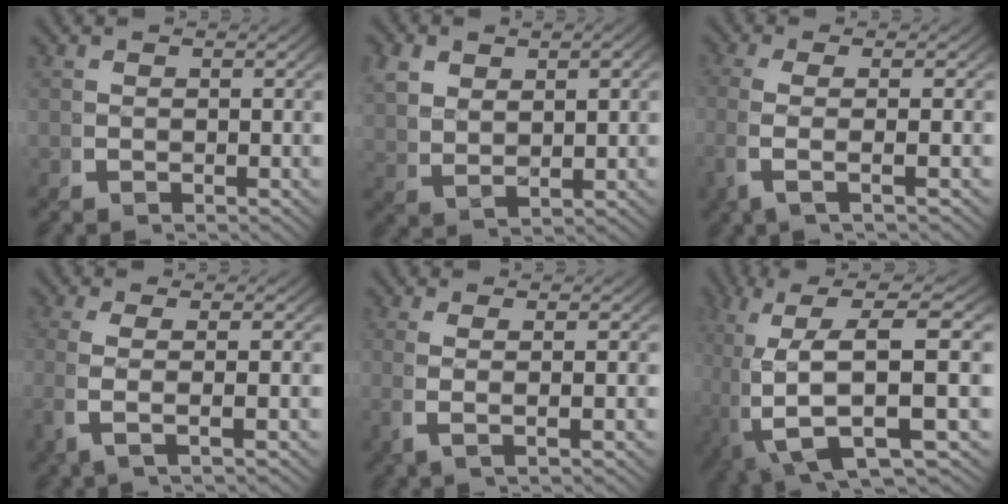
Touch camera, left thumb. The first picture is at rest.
{"total": 3.2, "force": [1.5, 1.7, 2.3], "torque": [-0.041, -0.002, 0.037]}
{"total": 4.0, "force": [-0.5, 0.2, 4.0], "torque": [-0.098, 0.002, -0.012]}
{"total": 3.7, "force": [-0.3, 0.0, 3.6], "torque": [-0.089, 0.002, -0.008]}
{"total": 2.5, "force": [0.0, -0.4, 2.5], "torque": [-0.058, 0.001, 0.000]}
{"total": 13.6, "force": [-2.6, 7.3, 11.2], "torque": [-0.228, -0.046, -0.027]}